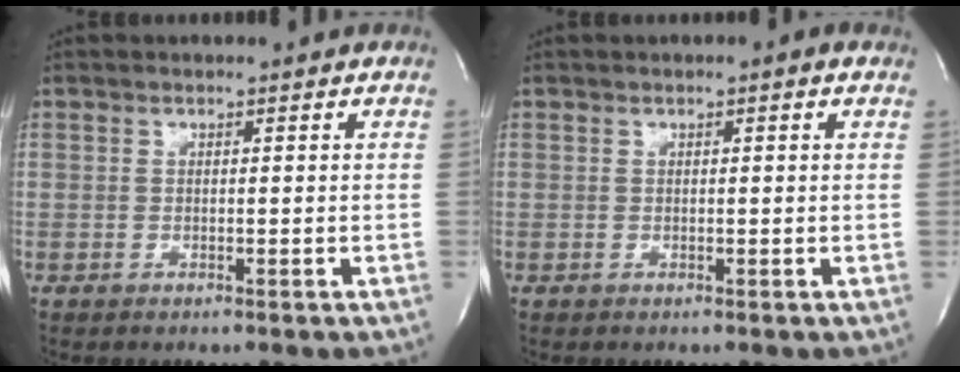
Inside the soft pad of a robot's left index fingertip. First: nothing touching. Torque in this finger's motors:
{"motor_torque": [0.48, -0.29, 0.16, 0.01]}